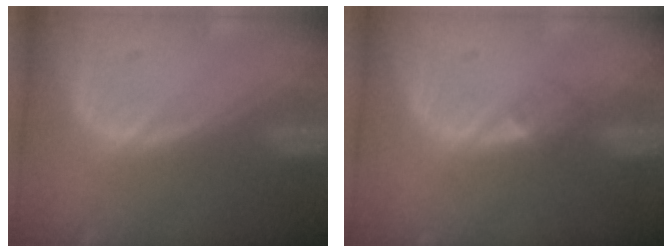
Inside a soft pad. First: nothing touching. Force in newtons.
{"total": 2.1, "press": 1.8, "slide": 1.0}